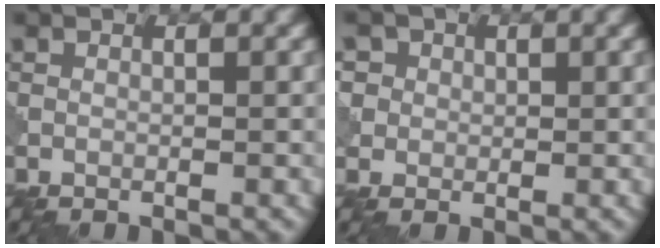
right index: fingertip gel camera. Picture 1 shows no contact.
{"total": 1.9, "force": [0.6, 1.7, -0.6], "torque": [0.003, 0.000, 0.007]}